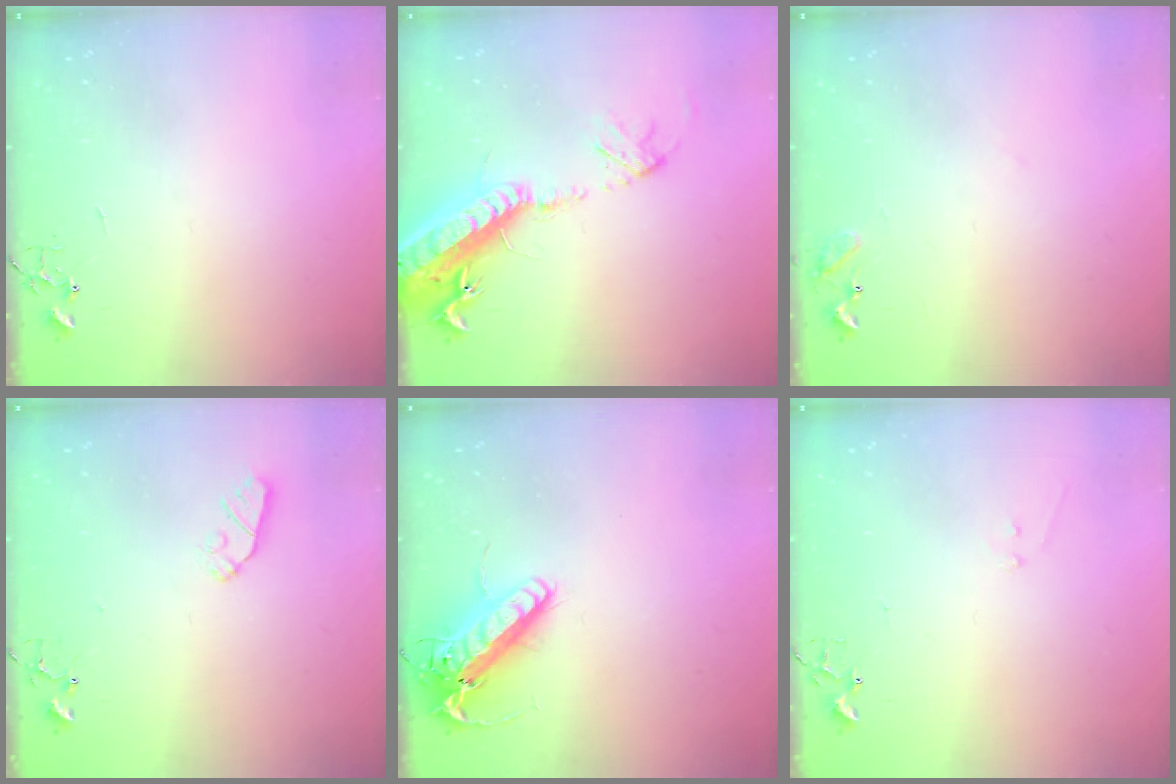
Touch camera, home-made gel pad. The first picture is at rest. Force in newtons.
{"total": 20.9, "press": 20.3, "slide": 4.9}
{"total": 8.4, "press": 8.4, "slide": 0.5}
{"total": 6.6, "press": 6.6, "slide": 0.2}
{"total": 15.9, "press": 15.7, "slide": 2.8}
{"total": 6.1, "press": 6.1, "slide": 0.5}